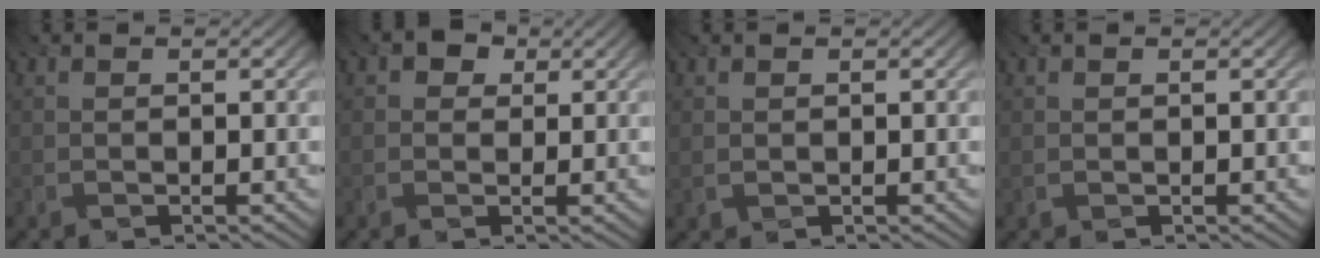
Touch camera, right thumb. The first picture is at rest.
{"total": 2.9, "force": [0.8, 2.4, 1.3], "torque": [-0.020, -0.001, 0.009]}
{"total": 1.1, "force": [0.6, 0.8, 0.6], "torque": [-0.016, 0.001, 0.011]}
{"total": 0.7, "force": [0.4, 0.4, 0.4], "torque": [-0.010, 0.001, 0.009]}